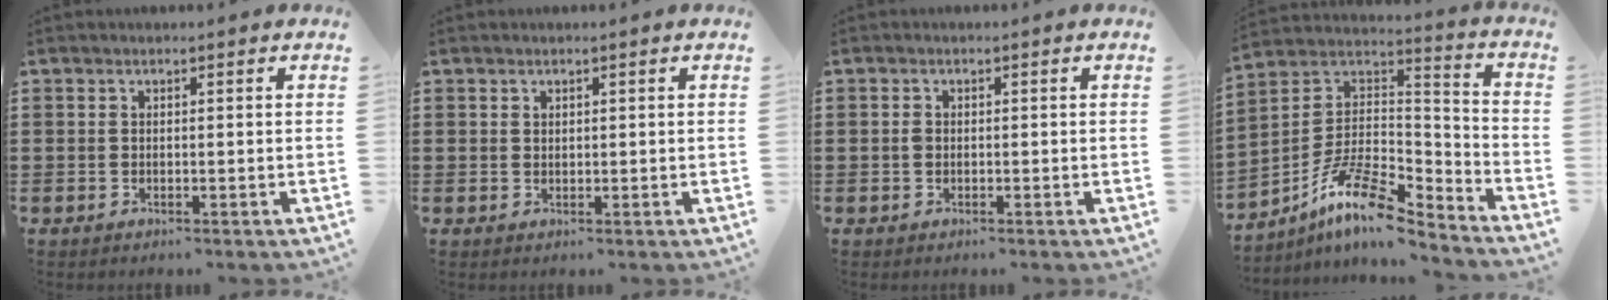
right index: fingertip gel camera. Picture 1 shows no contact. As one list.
[{"total": 0.8, "force": [0.5, 0.5, 0.2], "torque": [-0.005, 0.002, 0.011]}, {"total": 0.9, "force": [-0.1, 0.7, 0.6], "torque": [-0.015, 0.003, -0.003]}, {"total": 12.0, "force": [-8.2, 3.6, 7.9], "torque": [-0.158, 0.014, -0.159]}]